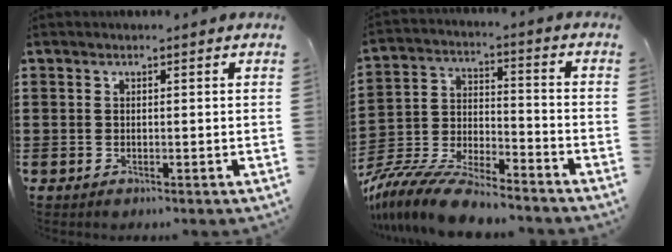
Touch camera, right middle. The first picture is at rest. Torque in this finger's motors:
{"motor_torque": [1.53, -0.44, 0.95, 0.21]}